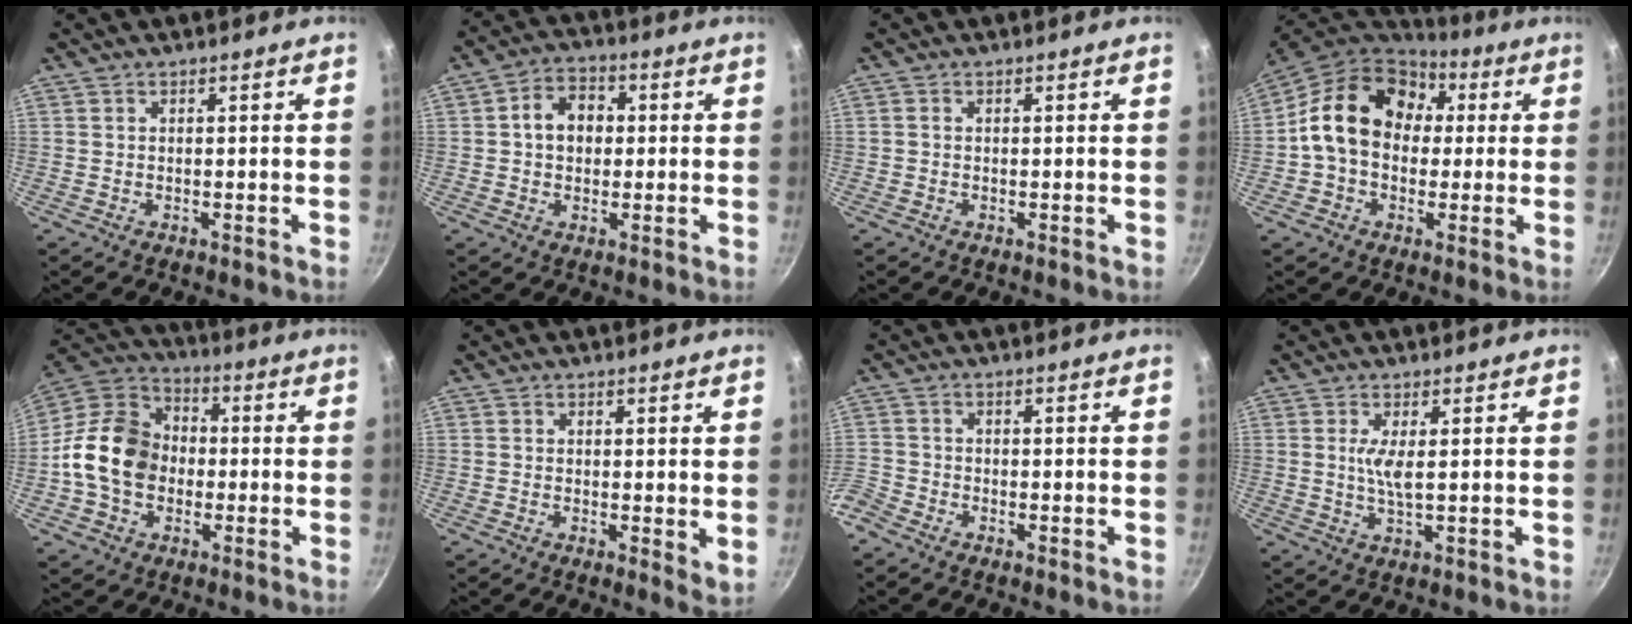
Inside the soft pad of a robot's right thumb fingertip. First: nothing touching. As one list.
[{"total": 7.4, "force": [0.7, 5.7, 4.6], "torque": [-0.050, 0.014, 0.002]}, {"total": 0.6, "force": [-0.1, 0.5, 0.2], "torque": [-0.003, 0.002, -0.003]}, {"total": 17.8, "force": [2.5, 13.7, 11.1], "torque": [-0.160, 0.034, 0.028]}, {"total": 15.7, "force": [-1.8, 12.2, 9.7], "torque": [-0.140, 0.035, -0.051]}, {"total": 2.9, "force": [0.5, 1.4, 2.5], "torque": [-0.034, -0.007, 0.006]}, {"total": 2.3, "force": [-1.6, 1.4, 0.7], "torque": [-0.027, 0.002, -0.037]}, {"total": 3.8, "force": [0.8, 0.8, 3.7], "torque": [-0.078, -0.007, 0.016]}]